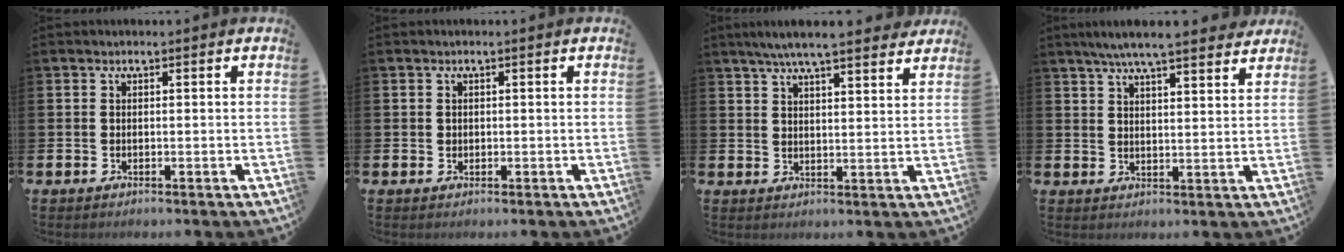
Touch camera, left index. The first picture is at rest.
{"total": 0.7, "force": [0.3, 0.6, 0.1], "torque": [0.002, 0.004, 0.004]}
{"total": 6.5, "force": [6.0, 0.4, 2.4], "torque": [-0.059, -0.022, 0.107]}
{"total": 6.6, "force": [6.2, 0.3, 2.4], "torque": [-0.059, -0.024, 0.109]}